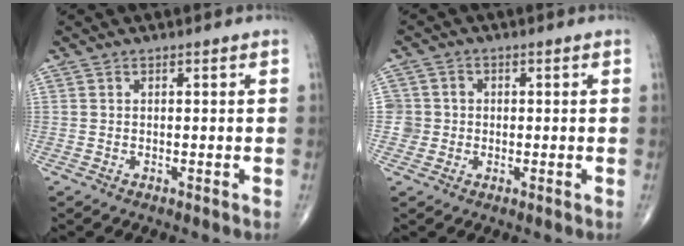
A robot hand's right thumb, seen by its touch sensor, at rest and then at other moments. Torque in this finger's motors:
{"motor_torque": [0.68, 0.46, 0.36, 0.19, -0.02]}